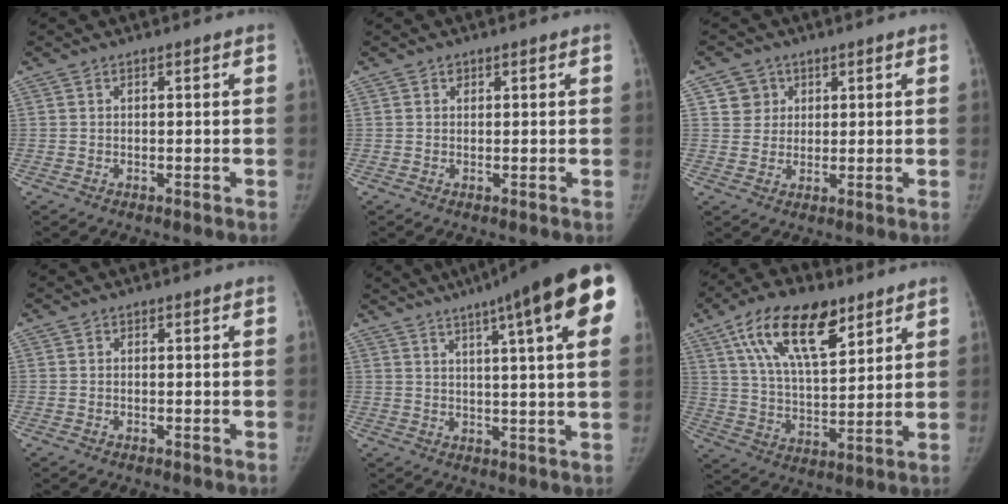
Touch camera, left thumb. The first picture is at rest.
{"total": 0.7, "force": [0.4, 0.6, 0.1], "torque": [0.010, -0.001, 0.005]}
{"total": 4.3, "force": [1.6, 4.0, -0.1], "torque": [0.032, -0.005, 0.024]}
{"total": 0.0}
{"total": 22.3, "force": [11.9, 3.0, 18.5], "torque": [-0.247, -0.003, 0.142]}
{"total": 17.4, "force": [9.6, 7.7, 12.3], "torque": [-0.181, -0.033, 0.172]}